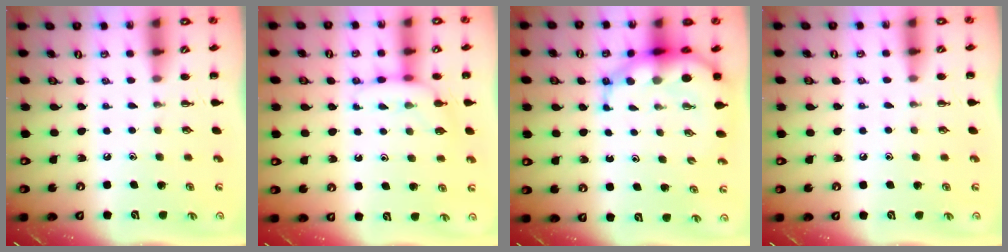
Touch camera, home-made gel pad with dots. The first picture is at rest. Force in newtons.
{"total": 7.8, "press": 7.7, "slide": 1.2}
{"total": 8.9, "press": 8.5, "slide": 2.5}
{"total": 3.4, "press": 3.3, "slide": 1.0}